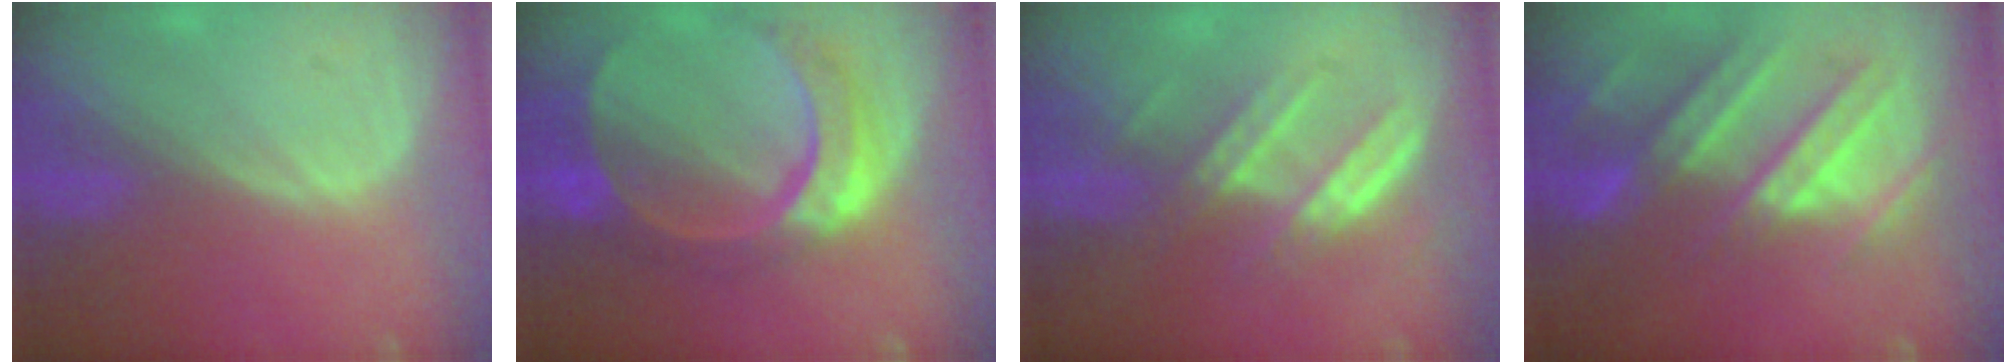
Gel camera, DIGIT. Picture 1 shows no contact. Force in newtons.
{"total": 11.0, "press": 9.2, "slide": 6.1}
{"total": 6.8, "press": 6.4, "slide": 2.3}
{"total": 11.1, "press": 9.8, "slide": 5.2}